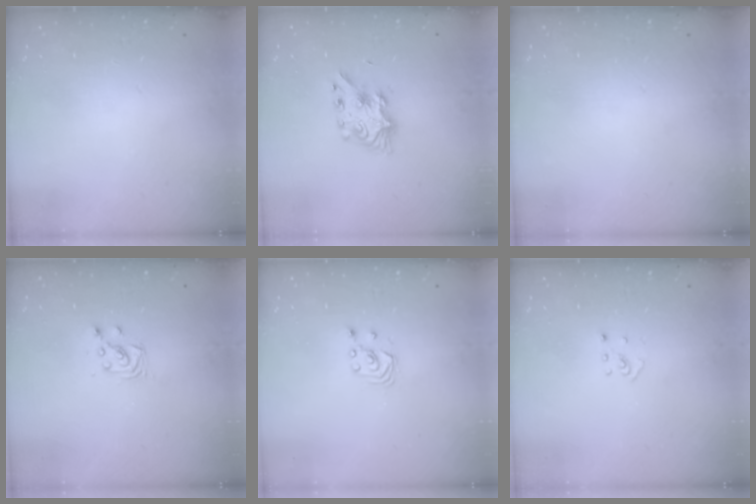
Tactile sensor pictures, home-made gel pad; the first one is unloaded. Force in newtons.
{"total": 7.2, "press": 7.2, "slide": 0.2}
{"total": 0.0}
{"total": 4.3, "press": 4.2, "slide": 0.5}
{"total": 1.8, "press": 1.8, "slide": 0.2}
{"total": 2.5, "press": 2.4, "slide": 0.5}